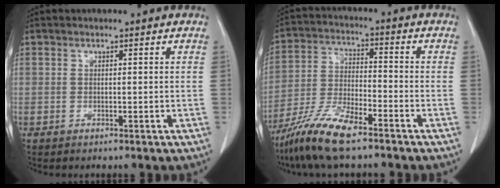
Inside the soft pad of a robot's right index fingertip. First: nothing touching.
{"total": 10.5, "force": [-7.8, 1.9, 6.7], "torque": [-0.136, -0.018, -0.152]}